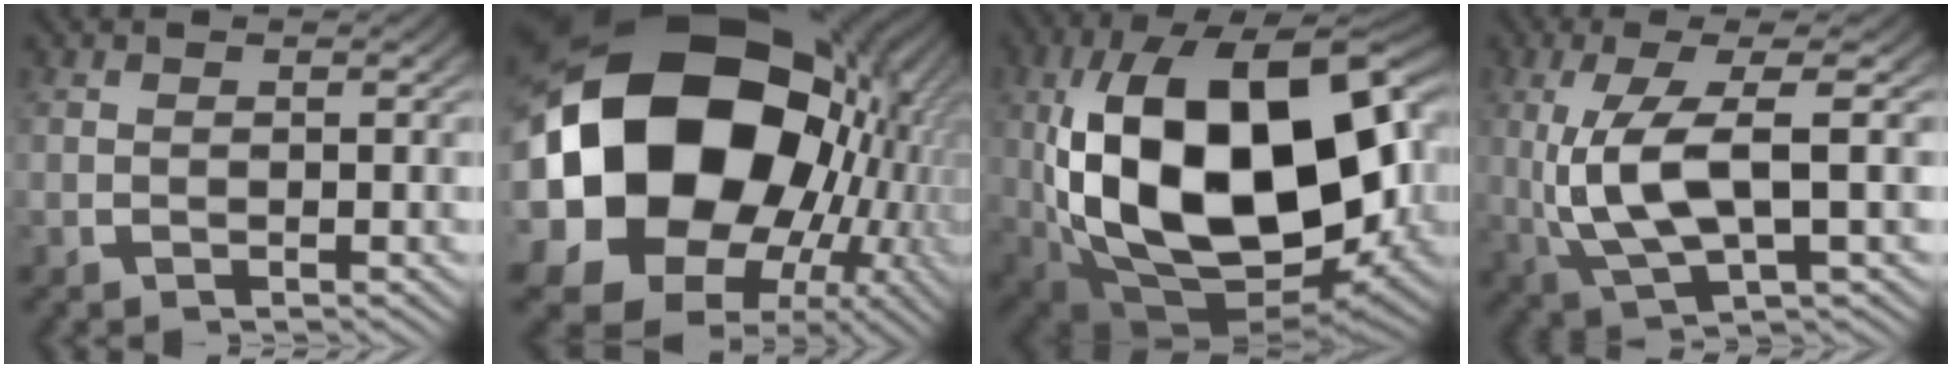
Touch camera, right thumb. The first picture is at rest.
{"total": 32.7, "force": [-0.3, 22.4, 23.8], "torque": [-0.444, -0.079, 0.026]}
{"total": 27.9, "force": [-1.8, 17.0, 22.0], "torque": [-0.425, -0.074, 0.018]}
{"total": 9.2, "force": [-0.5, 4.4, 8.0], "torque": [-0.188, -0.019, 0.008]}